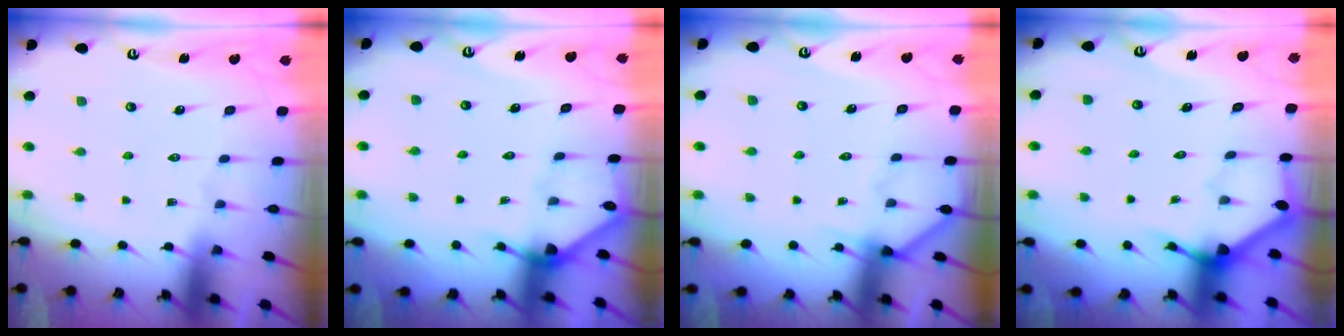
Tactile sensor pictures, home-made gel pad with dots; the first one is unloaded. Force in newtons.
{"total": 2.7, "press": 2.7, "slide": 0.1}
{"total": 3.1, "press": 3.1, "slide": 0.3}
{"total": 4.1, "press": 4.1, "slide": 0.1}